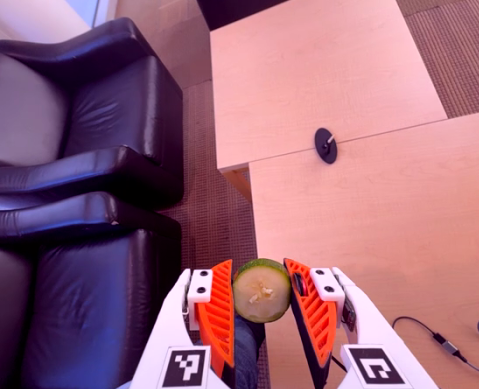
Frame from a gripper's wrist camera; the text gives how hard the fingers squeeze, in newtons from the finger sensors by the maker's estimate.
{"total": 11.9, "left": 13.2, "right": 10.6}